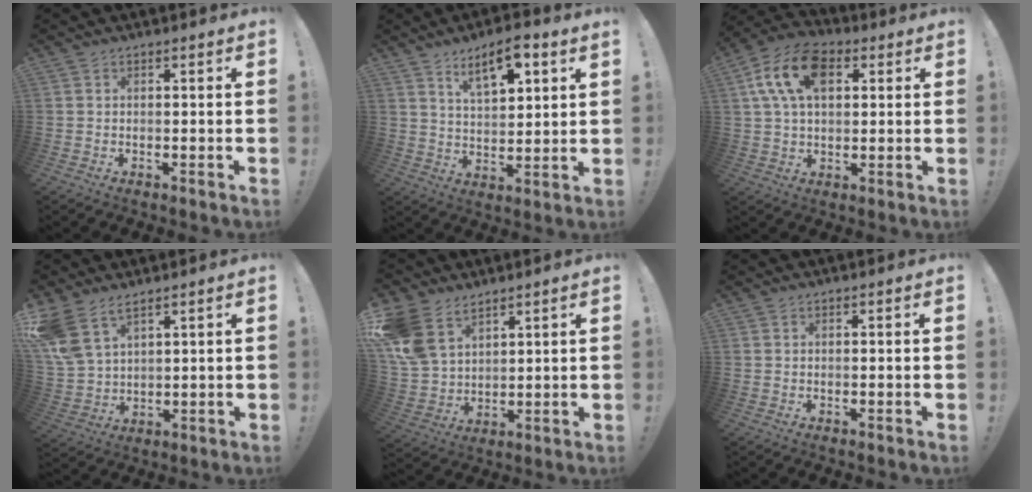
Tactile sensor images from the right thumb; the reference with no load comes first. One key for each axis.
{"total": 9.8, "fx": 6.2, "fy": 3.2, "fz": 6.9, "tx": -0.107, "ty": -0.027, "tz": 0.106}
{"total": 15.7, "fx": 5.3, "fy": 9.7, "fz": 11.1, "tx": -0.208, "ty": 0.005, "tz": 0.099}
{"total": 9.4, "fx": 6.5, "fy": 4.3, "fz": 5.1, "tx": -0.109, "ty": -0.032, "tz": 0.131}
{"total": 12.6, "fx": 8.0, "fy": 7.7, "fz": 6.1, "tx": -0.134, "ty": -0.047, "tz": 0.160}
{"total": 0.0}